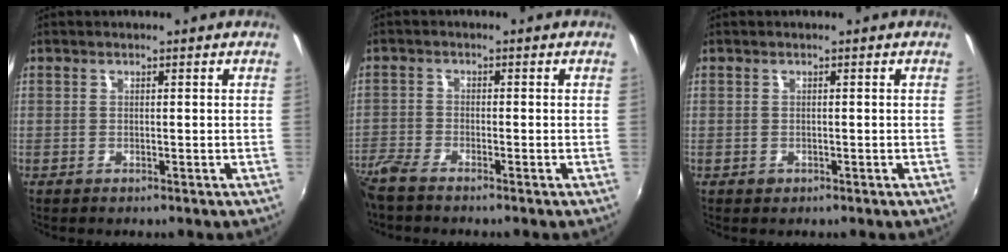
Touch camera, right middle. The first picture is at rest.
{"total": 6.0, "force": [-5.2, 1.1, 2.8], "torque": [-0.080, -0.021, -0.106]}
{"total": 0.7, "force": [-0.4, 0.6, 0.1], "torque": [-0.001, -0.003, -0.005]}